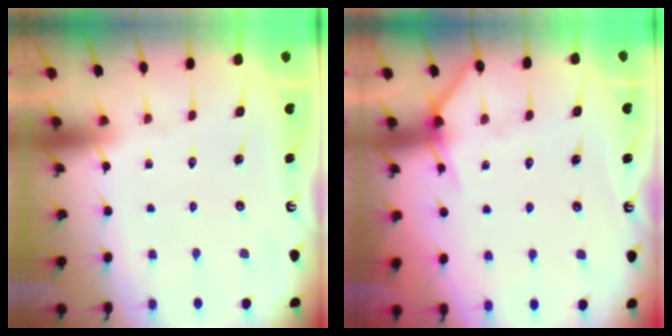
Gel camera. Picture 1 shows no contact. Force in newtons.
{"total": 5.9, "press": 5.9, "slide": 0.4}